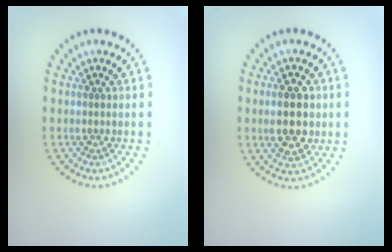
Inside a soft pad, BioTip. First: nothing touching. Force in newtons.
{"total": 4.7, "press": 4.7, "slide": 0.3}